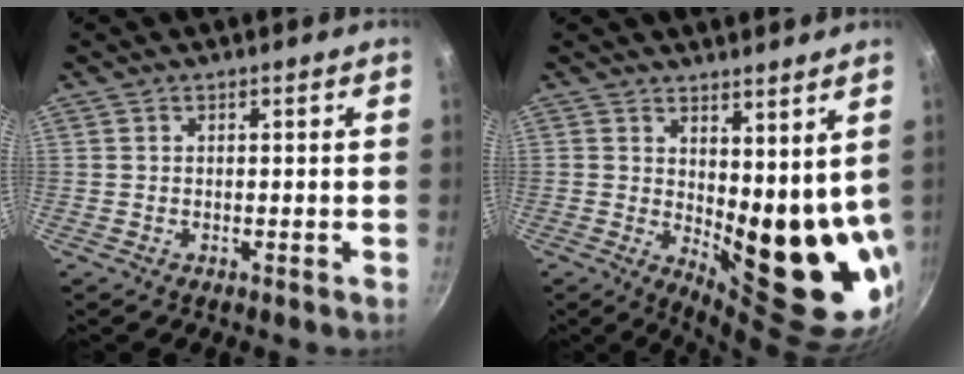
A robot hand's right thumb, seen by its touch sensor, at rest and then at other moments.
{"total": 15.6, "force": [4.4, 7.3, 13.1], "torque": [-0.134, -0.053, 0.084]}